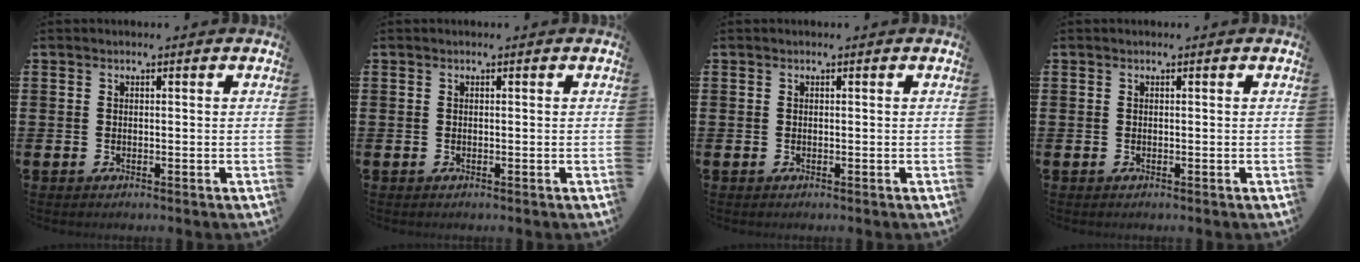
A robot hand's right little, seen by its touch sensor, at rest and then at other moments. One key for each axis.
{"total": 0.0}
{"total": 0.0}
{"total": 0.0}